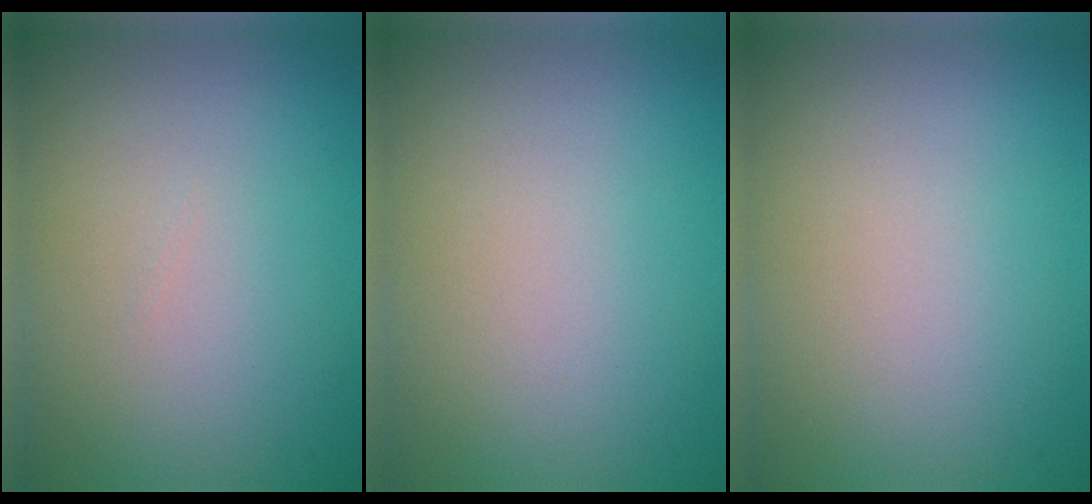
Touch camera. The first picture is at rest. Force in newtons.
{"total": 0.0}
{"total": 0.0}